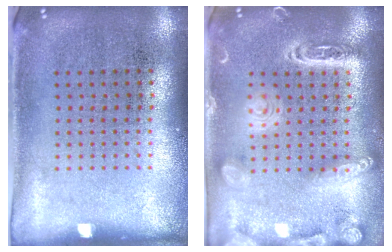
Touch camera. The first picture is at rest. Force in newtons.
{"total": 4.0, "press": 4.0, "slide": 0.4}